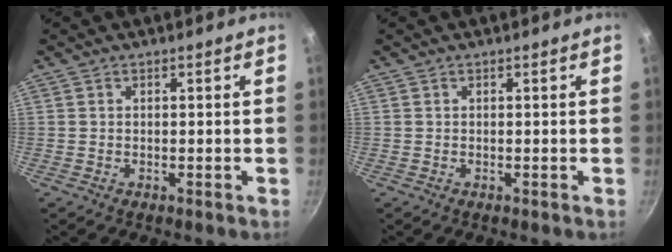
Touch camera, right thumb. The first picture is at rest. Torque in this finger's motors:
{"motor_torque": [0.00, 0.00, 0.08, -0.07, 0.00]}